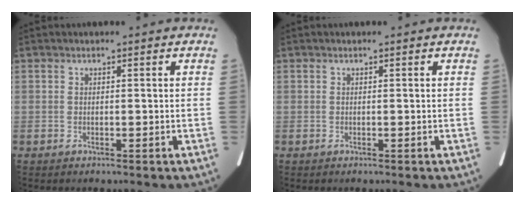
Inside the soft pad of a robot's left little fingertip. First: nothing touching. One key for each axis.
{"total": 0.0}